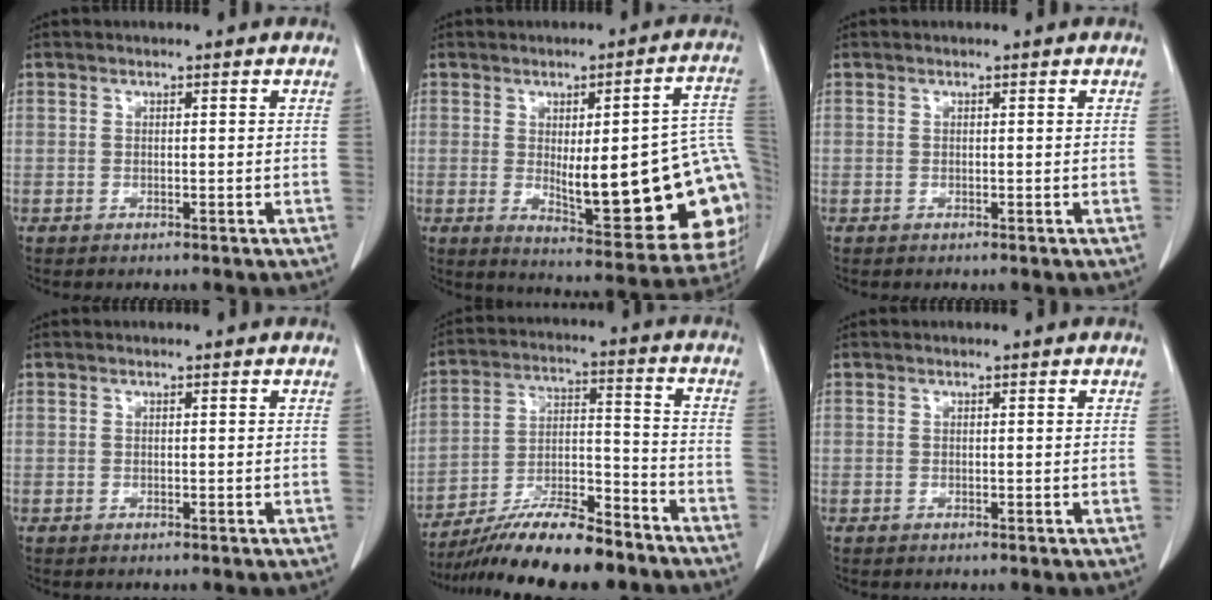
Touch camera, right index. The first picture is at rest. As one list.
[{"total": 24.2, "force": [-2.3, 5.8, 23.4], "torque": [-0.209, 0.010, -0.011]}, {"total": 0.0}, {"total": 0.0}, {"total": 15.6, "force": [-13.1, 2.4, 8.1], "torque": [-0.148, 0.004, -0.228]}, {"total": 0.0}]